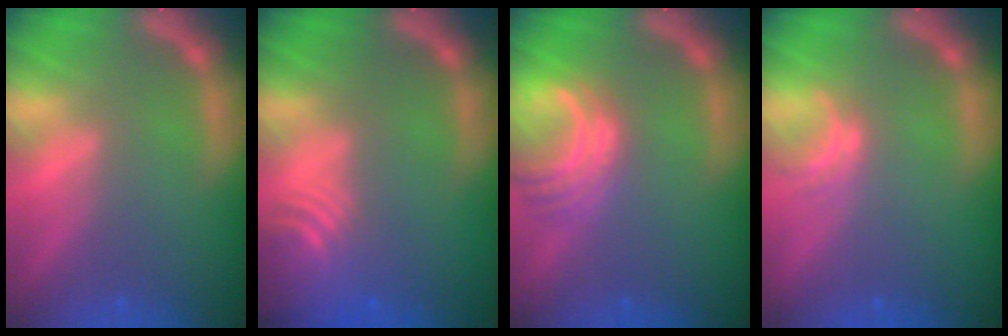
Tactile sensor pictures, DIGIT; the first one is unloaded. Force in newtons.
{"total": 6.0}
{"total": 5.1}
{"total": 1.5}